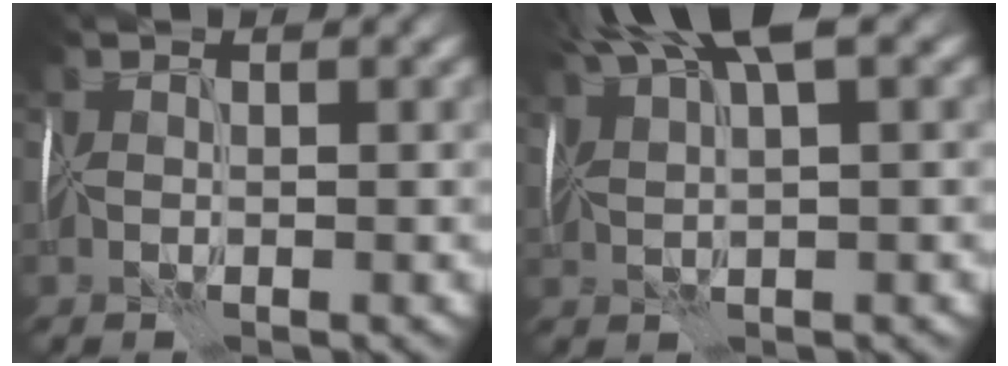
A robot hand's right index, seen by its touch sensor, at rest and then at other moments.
{"total": 8.7, "force": [5.1, 2.3, 6.7], "torque": [-0.116, 0.030, 0.080]}